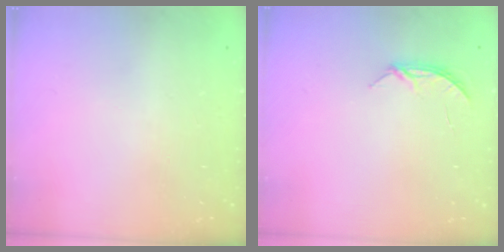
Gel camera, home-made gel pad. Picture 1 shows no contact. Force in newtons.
{"total": 4.0, "press": 4.0, "slide": 0.4}